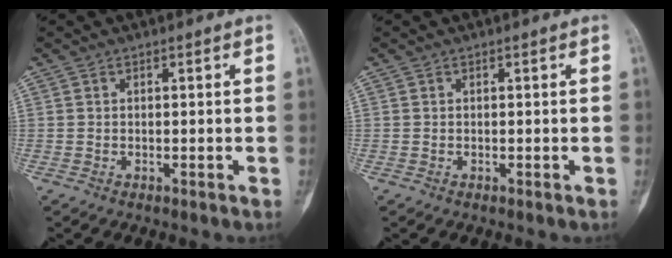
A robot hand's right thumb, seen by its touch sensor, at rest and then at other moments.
{"total": 0.0}